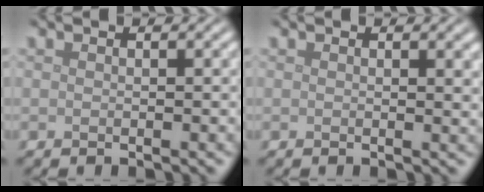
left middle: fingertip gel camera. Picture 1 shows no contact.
{"total": 1.1, "force": [0.6, 0.2, 0.9], "torque": [-0.007, 0.000, 0.009]}